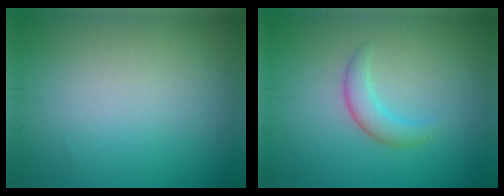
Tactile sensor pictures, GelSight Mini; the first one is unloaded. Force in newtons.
{"total": 2.1, "press": 2.1, "slide": 0.2}